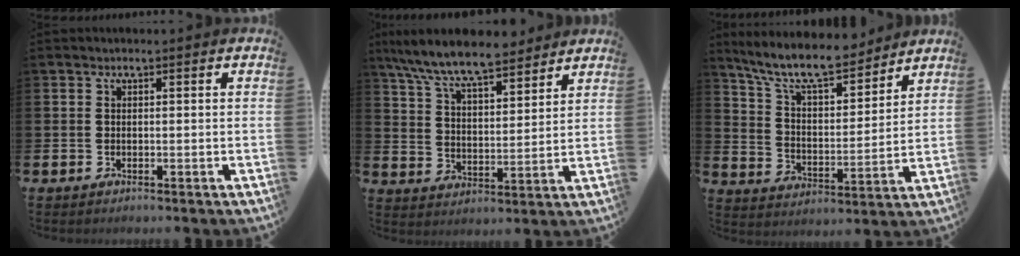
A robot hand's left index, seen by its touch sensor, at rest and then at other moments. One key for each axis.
{"total": 9.0, "fx": 8.2, "fy": 1.5, "fz": 3.3, "tx": -0.102, "ty": -0.039, "tz": 0.149}
{"total": 10.2, "fx": 9.1, "fy": 2.5, "fz": 4.1, "tx": -0.107, "ty": -0.056, "tz": 0.158}